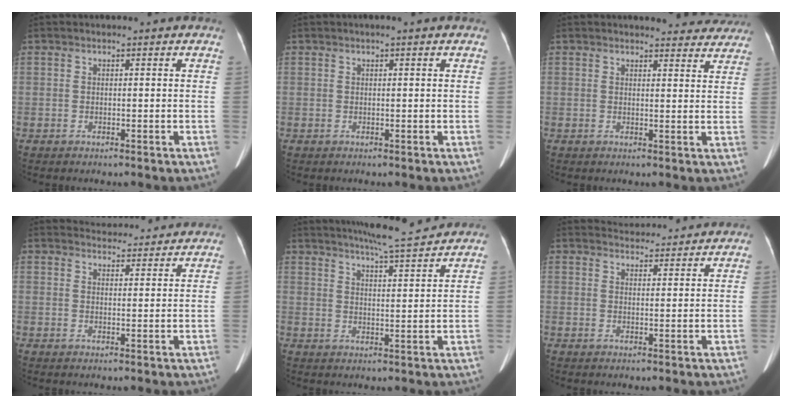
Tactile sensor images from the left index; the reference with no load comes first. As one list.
[{"total": 0.6, "force": [0.3, -0.1, 0.5], "torque": [-0.011, 0.002, 0.006]}, {"total": 10.7, "force": [10.1, 2.5, 2.2], "torque": [0.000, -0.008, 0.098]}, {"total": 7.2, "force": [7.0, 1.4, 0.6], "torque": [-0.004, 0.016, 0.082]}, {"total": 9.2, "force": [8.5, -0.2, 3.4], "torque": [-0.060, 0.003, 0.122]}, {"total": 6.6, "force": [6.5, 1.0, 0.5], "torque": [-0.009, 0.021, 0.080]}]